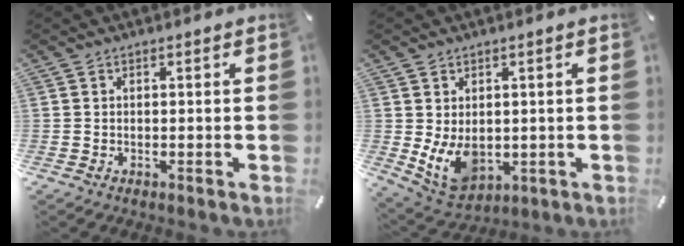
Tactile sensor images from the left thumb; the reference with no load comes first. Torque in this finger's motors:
{"motor_torque": [1.14, 2.45, 0.42, -0.36, 0.29]}